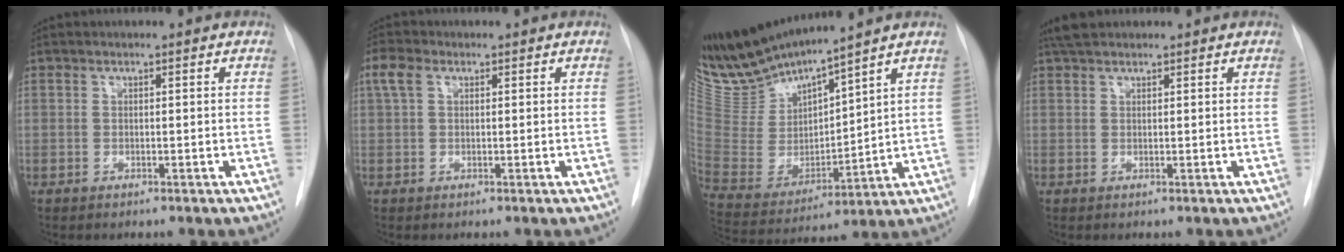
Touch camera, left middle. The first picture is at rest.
{"total": 2.7, "force": [1.1, 1.6, 1.9], "torque": [-0.050, 0.024, 0.025]}
{"total": 13.4, "force": [12.6, 0.3, 4.4], "torque": [-0.104, -0.014, 0.265]}
{"total": 2.7, "force": [2.3, 1.0, 1.0], "torque": [-0.018, 0.011, 0.038]}